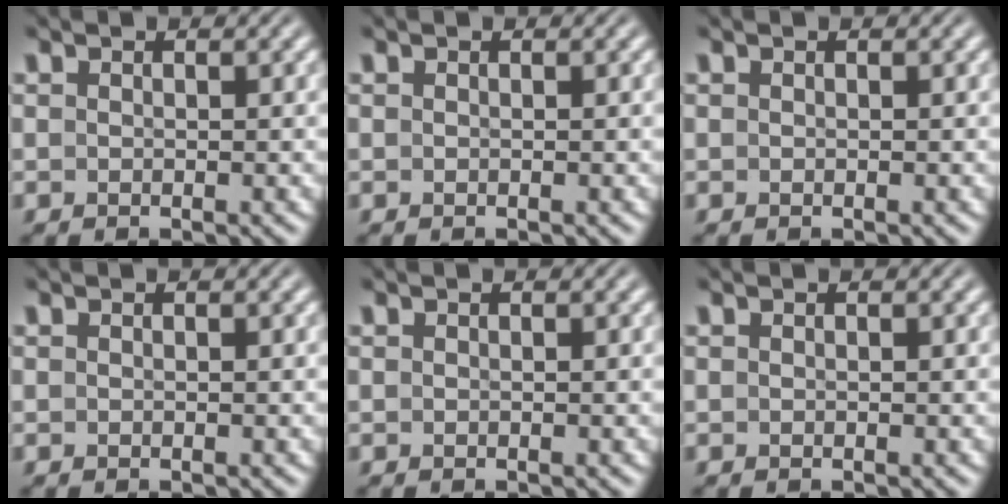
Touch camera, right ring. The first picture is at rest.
{"total": 0.0}
{"total": 0.0}
{"total": 0.0}
{"total": 0.0}
{"total": 0.0}